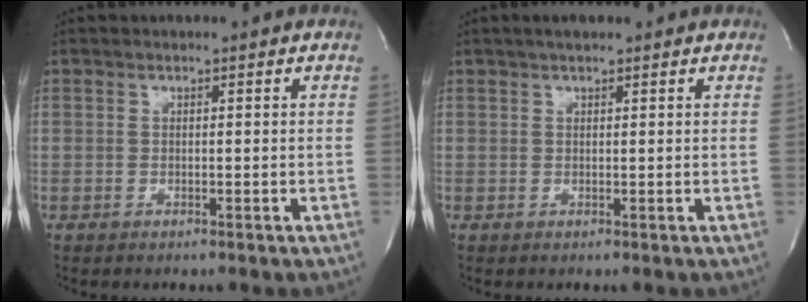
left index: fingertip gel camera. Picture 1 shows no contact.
{"total": 2.2, "force": [1.7, 0.4, 1.3], "torque": [-0.024, 0.013, 0.028]}